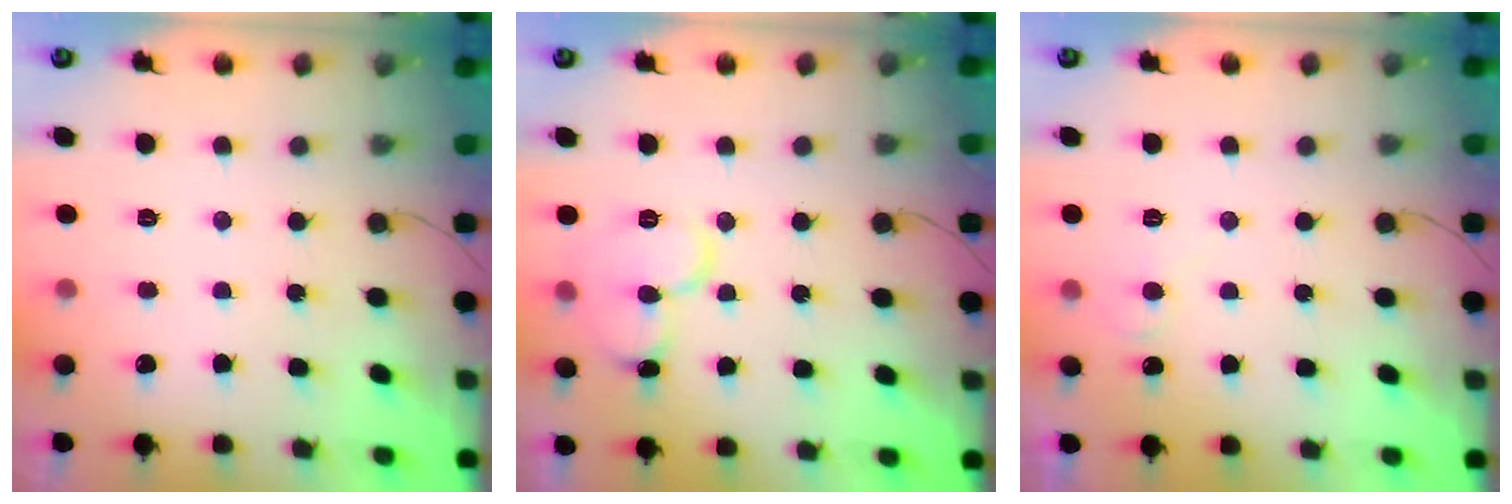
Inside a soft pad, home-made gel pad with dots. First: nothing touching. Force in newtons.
{"total": 11.2, "press": 11.1, "slide": 1.2}
{"total": 4.0, "press": 4.0, "slide": 0.4}